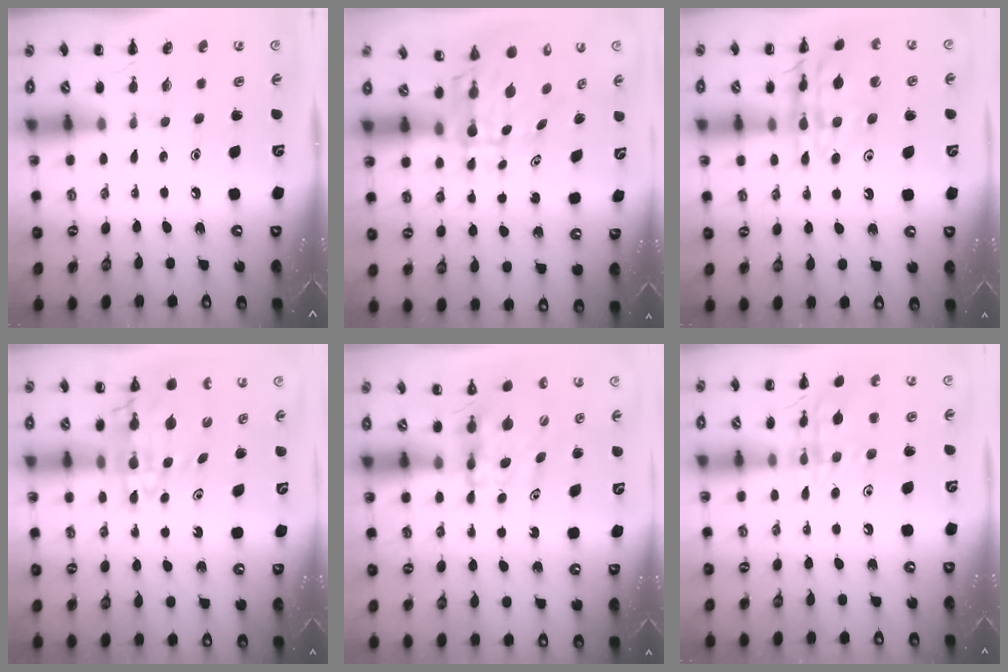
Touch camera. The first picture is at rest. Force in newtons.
{"total": 6.7, "press": 6.2, "slide": 2.5}
{"total": 15.9, "press": 15.8, "slide": 1.6}
{"total": 9.1, "press": 8.6, "slide": 3.1}
{"total": 4.9, "press": 4.9, "slide": 0.1}
{"total": 12.9, "press": 12.9, "slide": 0.8}